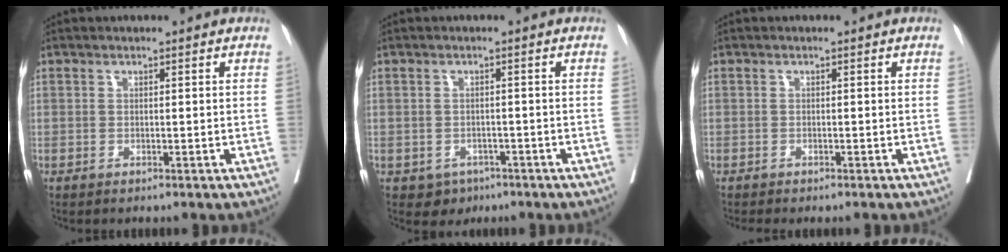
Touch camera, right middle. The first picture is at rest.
{"total": 3.0, "force": [-1.7, 2.4, 0.6], "torque": [-0.006, 0.007, -0.018]}
{"total": 1.9, "force": [-1.7, 0.4, 0.8], "torque": [-0.009, -0.004, -0.023]}